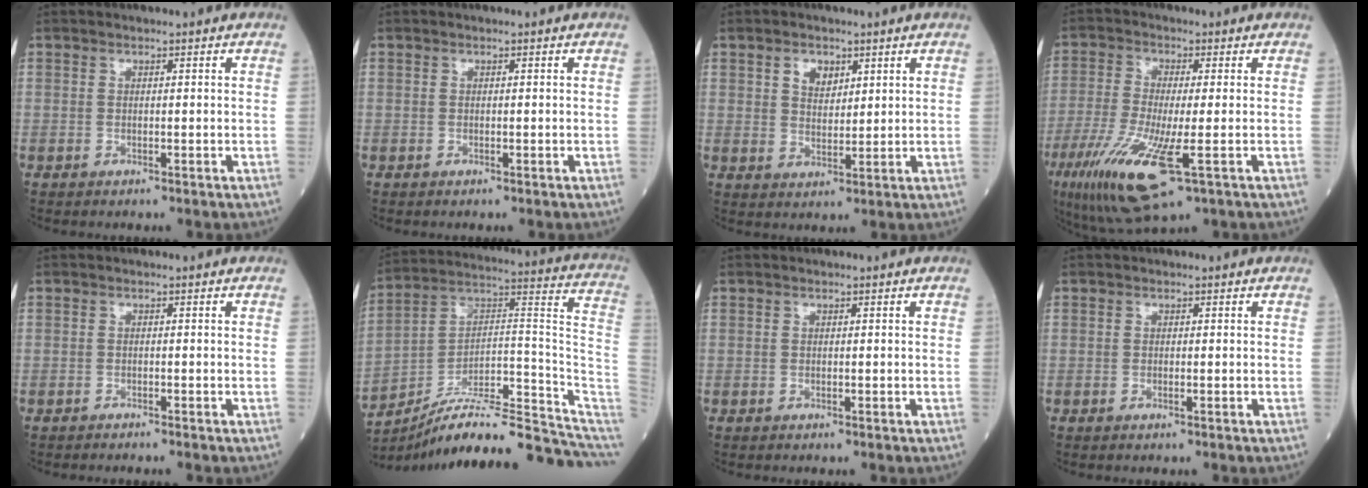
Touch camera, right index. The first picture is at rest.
{"total": 0.0}
{"total": 3.7, "force": [1.9, 2.4, 2.1], "torque": [-0.038, 0.005, 0.037]}
{"total": 13.0, "force": [-4.9, 2.2, 11.8], "torque": [-0.246, -0.041, -0.079]}
{"total": 1.6, "force": [-1.5, 0.0, 0.6], "torque": [-0.010, -0.002, -0.020]}
{"total": 22.8, "force": [-19.6, 2.7, 11.3], "torque": [-0.103, 0.057, -0.293]}
{"total": 0.0}
{"total": 0.0}